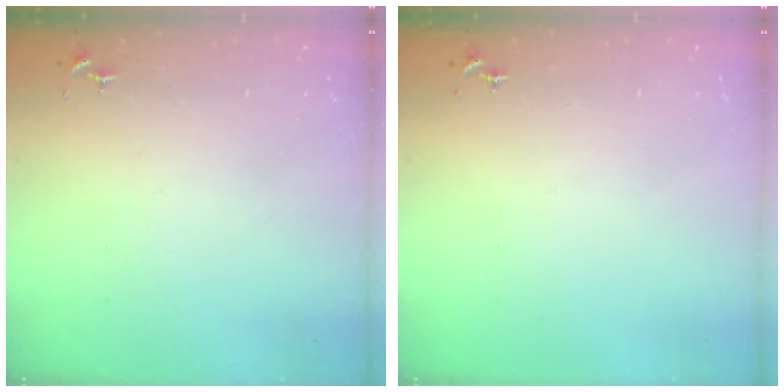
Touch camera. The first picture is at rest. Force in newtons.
{"total": 0.0}